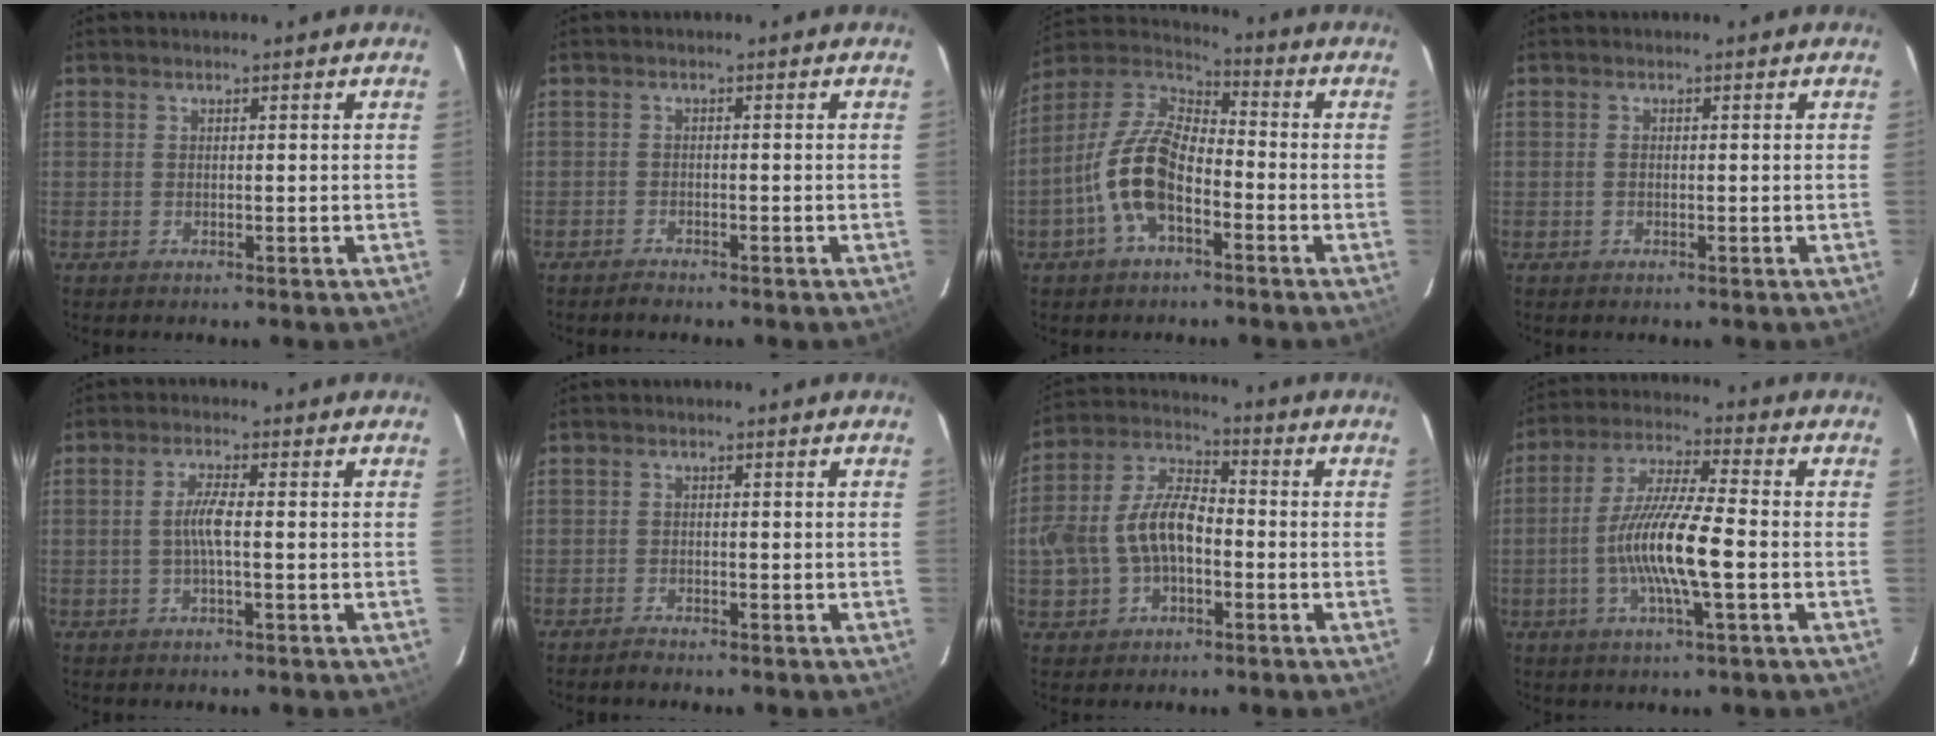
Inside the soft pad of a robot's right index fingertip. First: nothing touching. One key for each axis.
{"total": 1.6, "fx": -1.5, "fy": 0.6, "fz": 0.0, "tx": -0.010, "ty": -0.001, "tz": -0.029}
{"total": 12.9, "fx": -4.8, "fy": 6.2, "fz": 10.3, "tx": -0.213, "ty": 0.010, "tz": -0.094}
{"total": 0.7, "fx": -0.1, "fy": 0.5, "fz": 0.4, "tx": -0.006, "ty": 0.003, "tz": -0.001}
{"total": 3.5, "fx": -0.6, "fy": 0.1, "fz": 3.4, "tx": -0.069, "ty": 0.003, "tz": -0.011}
{"total": 1.6, "fx": -1.6, "fy": 0.5, "fz": 0.0, "tx": -0.009, "ty": -0.001, "tz": -0.030}
{"total": 12.9, "fx": -2.9, "fy": 8.1, "fz": 9.7, "tx": -0.212, "ty": 0.021, "tz": -0.047}
{"total": 12.7, "fx": -3.0, "fy": 1.2, "fz": 12.3, "tx": -0.241, "ty": -0.001, "tz": -0.060}